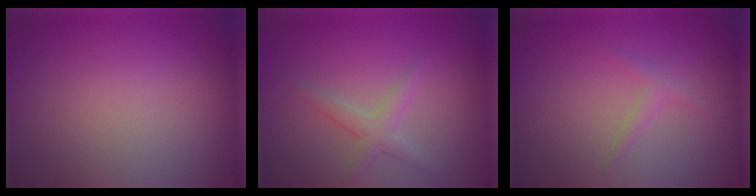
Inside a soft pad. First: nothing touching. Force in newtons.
{"total": 1.9, "press": 1.9, "slide": 0.1}
{"total": 1.1, "press": 1.1, "slide": 0.0}